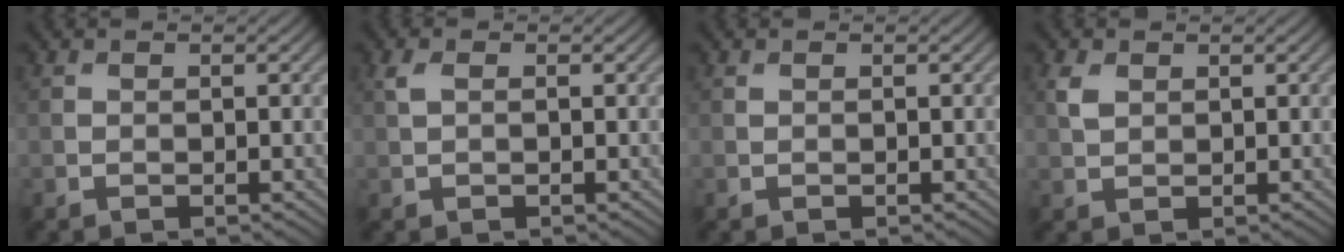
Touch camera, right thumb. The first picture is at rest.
{"total": 1.3, "force": [0.3, 0.6, 1.1], "torque": [-0.032, 0.004, 0.005]}
{"total": 0.0}
{"total": 2.0, "force": [0.9, 1.3, 1.2], "torque": [-0.034, 0.002, 0.020]}